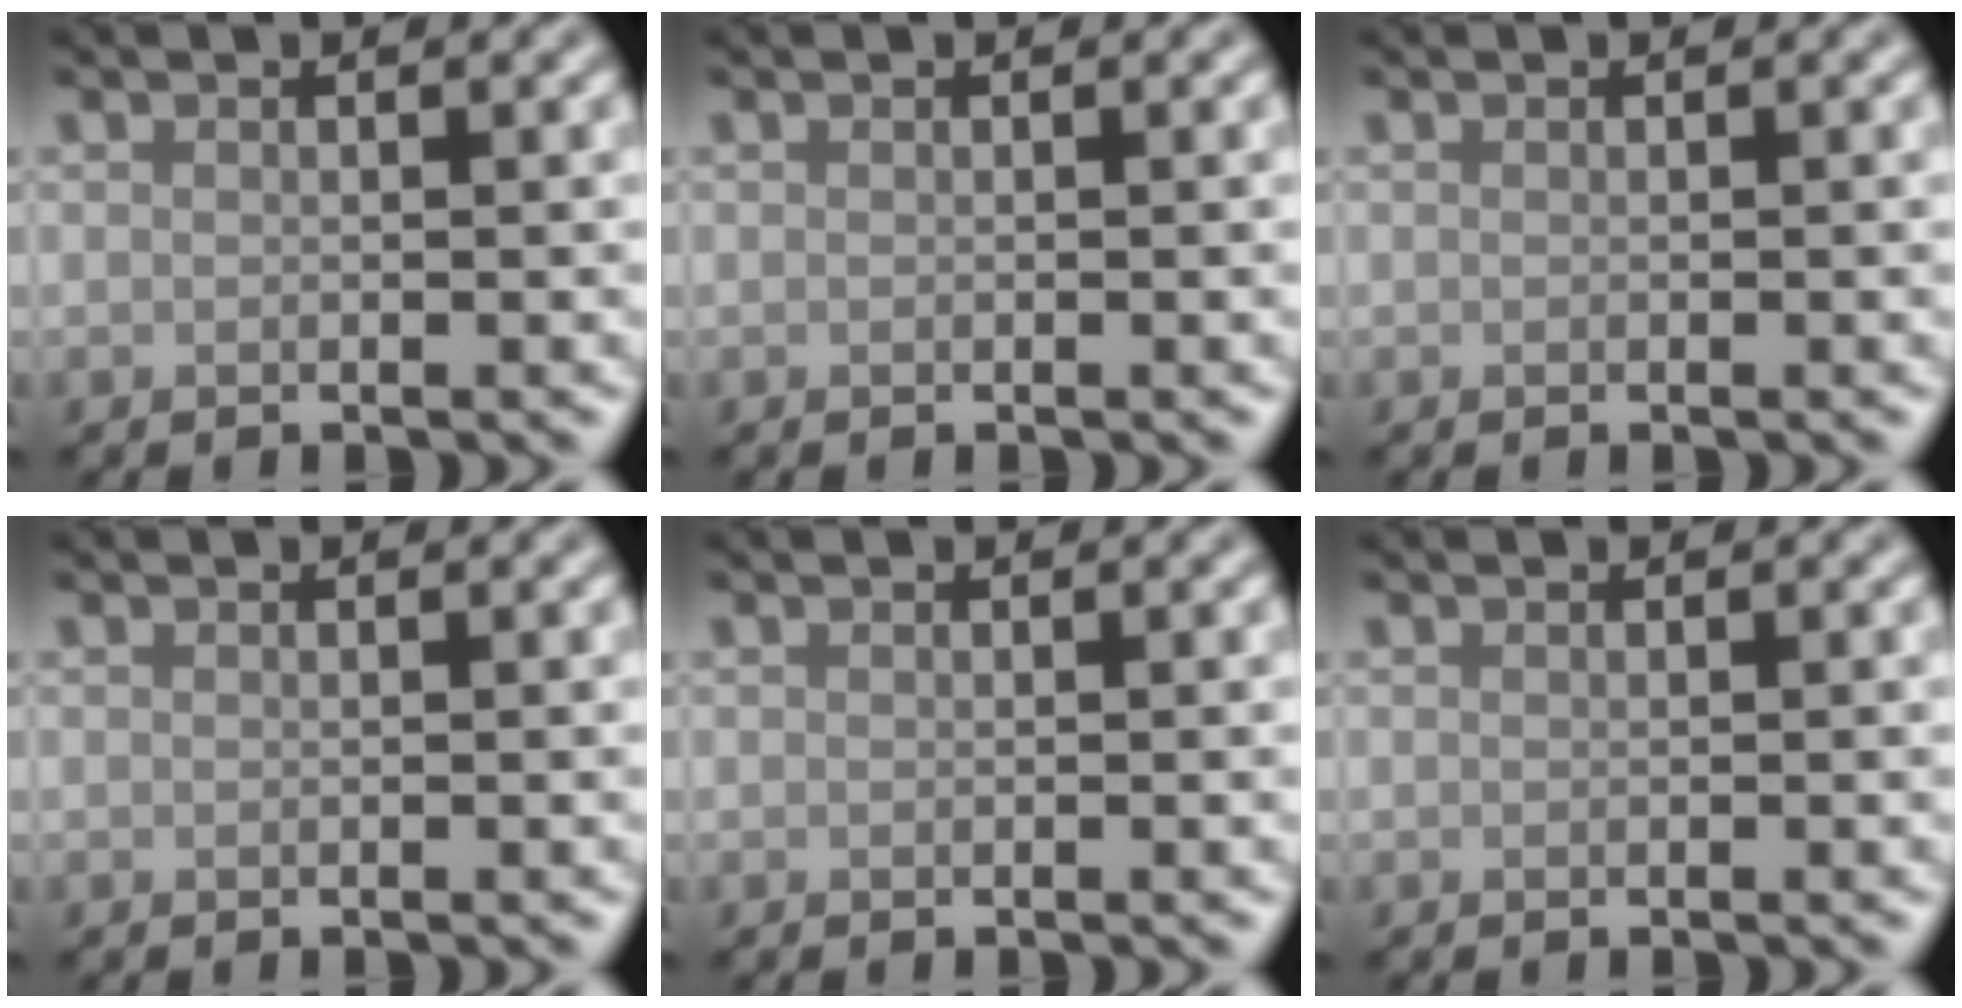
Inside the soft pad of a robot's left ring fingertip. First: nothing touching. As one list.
[{"total": 0.0}, {"total": 0.0}, {"total": 0.0}, {"total": 0.0}, {"total": 0.0}]